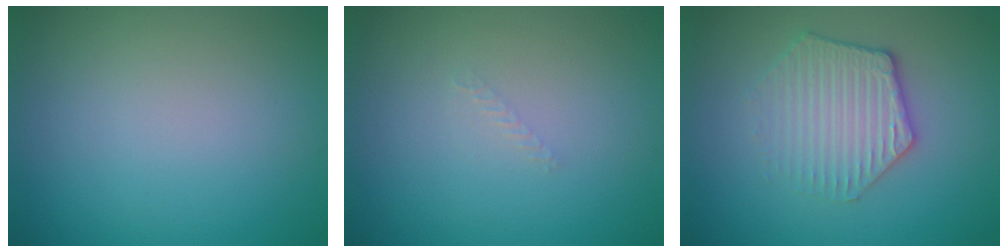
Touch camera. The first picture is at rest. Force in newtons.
{"total": 0.6, "press": 0.6, "slide": 0.1}
{"total": 3.3, "press": 3.3, "slide": 0.8}